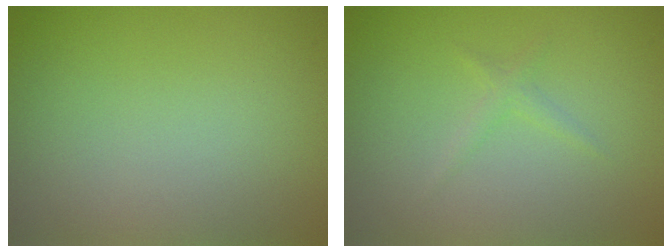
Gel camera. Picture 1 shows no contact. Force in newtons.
{"total": 0.9, "press": 0.9, "slide": 0.0}